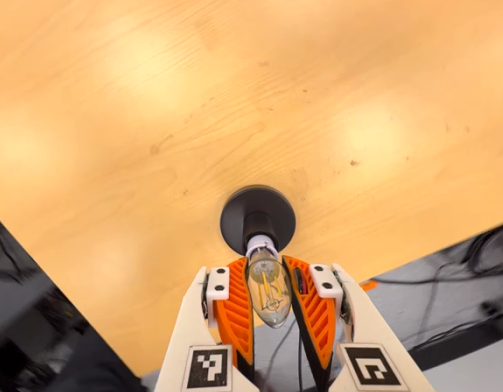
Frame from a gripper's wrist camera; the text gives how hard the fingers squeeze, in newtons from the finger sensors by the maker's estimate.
{"total": 19.3, "left": 17.0, "right": 21.6}